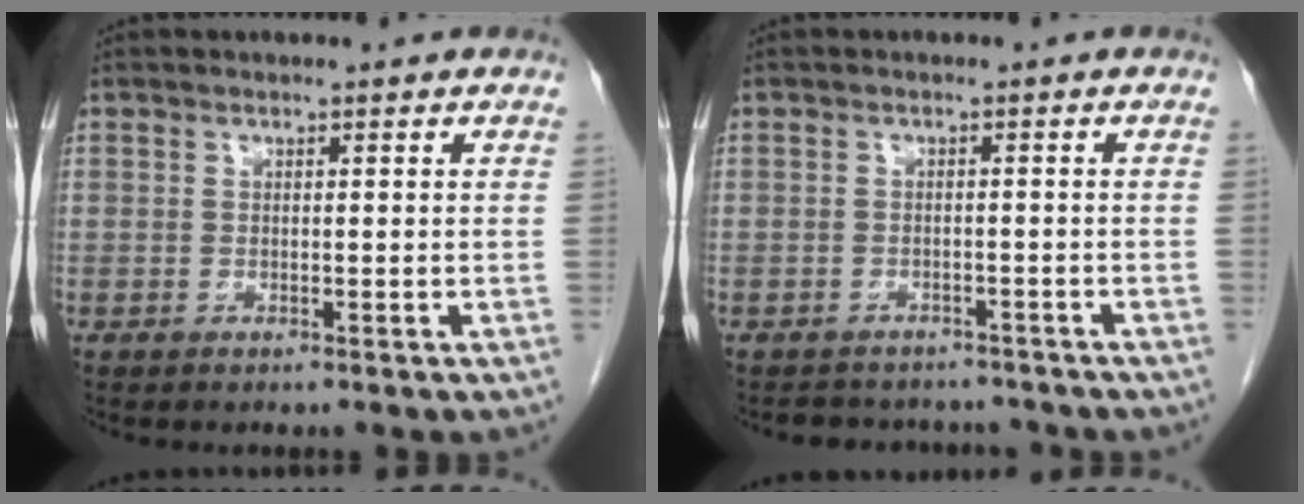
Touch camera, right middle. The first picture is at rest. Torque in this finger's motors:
{"motor_torque": [-0.09, 0.10, 0.00, 0.00]}